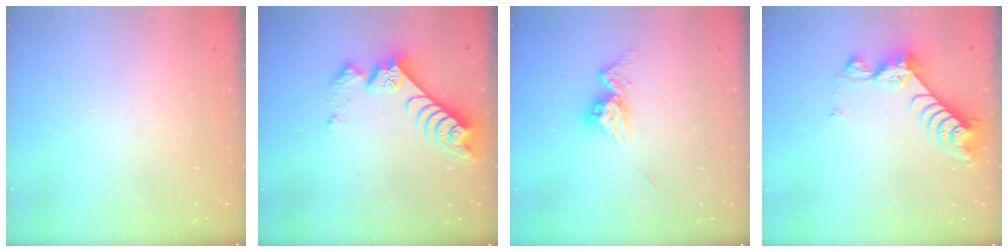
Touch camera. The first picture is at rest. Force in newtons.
{"total": 8.4, "press": 8.4, "slide": 0.3}
{"total": 9.4, "press": 9.4, "slide": 0.8}
{"total": 8.6, "press": 8.5, "slide": 0.7}